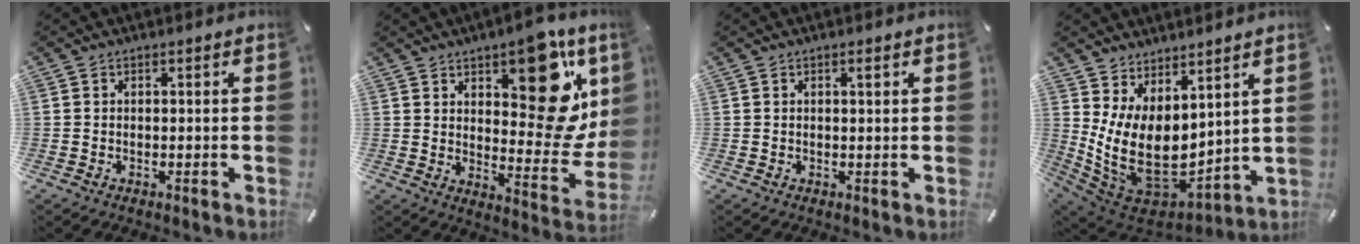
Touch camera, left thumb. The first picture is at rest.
{"total": 18.9, "force": [9.4, 9.2, 13.6], "torque": [-0.145, -0.074, 0.153]}
{"total": 1.1, "force": [0.6, 0.2, 1.0], "torque": [-0.019, 0.001, 0.009]}
{"total": 15.1, "force": [1.6, 10.4, 10.9], "torque": [-0.213, -0.053, 0.047]}